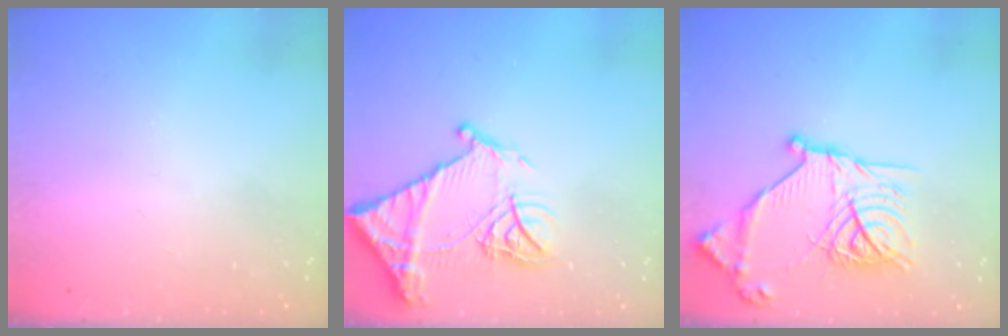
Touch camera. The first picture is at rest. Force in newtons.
{"total": 17.2, "press": 17.1, "slide": 1.7}
{"total": 18.2, "press": 18.2, "slide": 1.1}